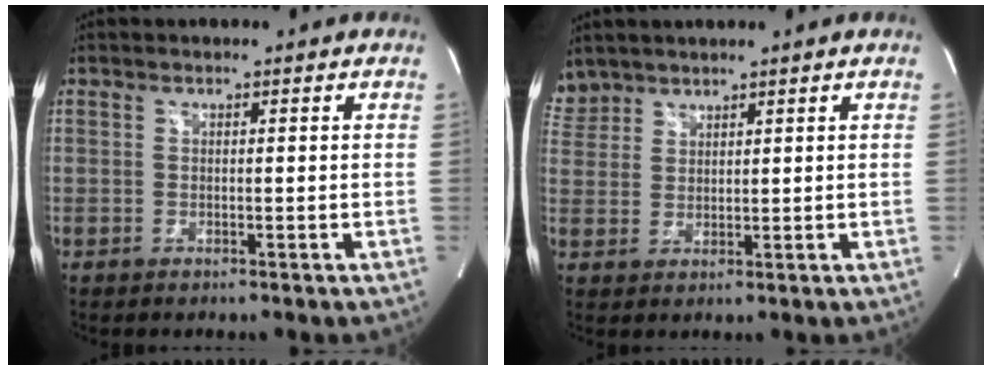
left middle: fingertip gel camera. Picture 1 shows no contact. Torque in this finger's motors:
{"motor_torque": [0.71, -0.70, 0.08, 0.00]}